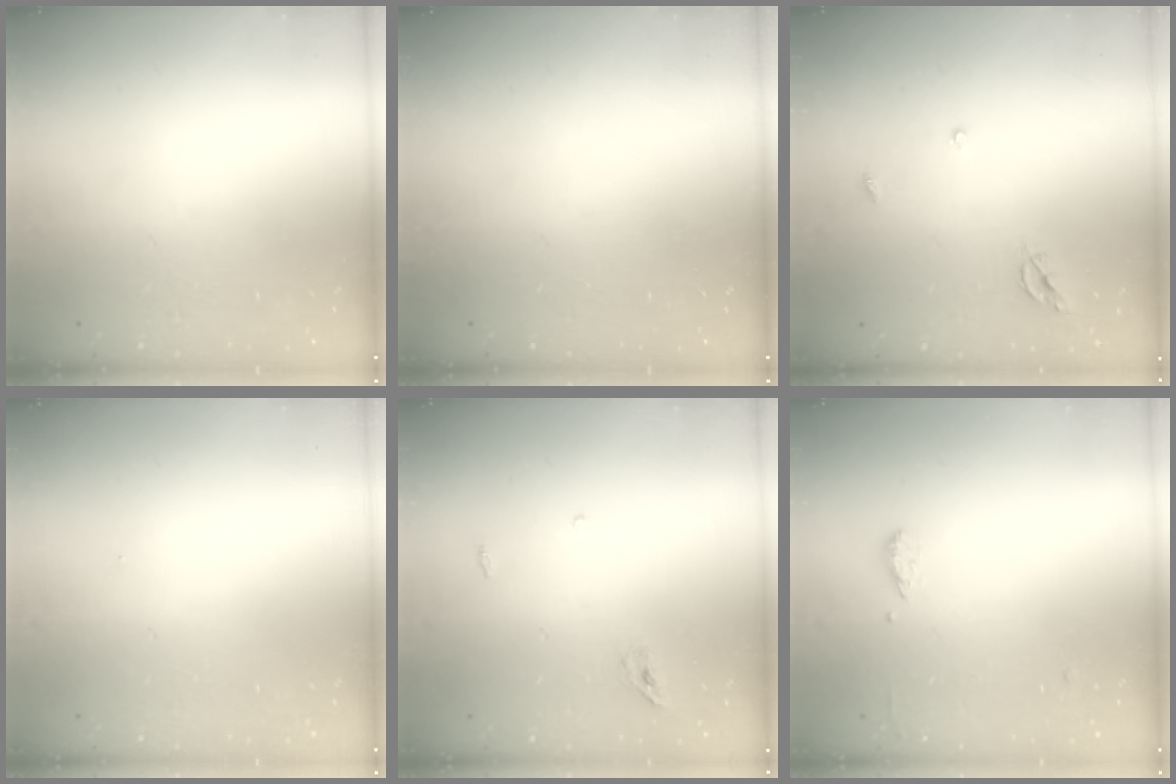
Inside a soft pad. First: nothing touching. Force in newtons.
{"total": 0.0}
{"total": 5.7, "press": 5.6, "slide": 0.5}
{"total": 5.3, "press": 0.3, "slide": 5.2}
{"total": 3.7, "press": 3.6, "slide": 1.0}
{"total": 6.1, "press": 6.0, "slide": 0.7}